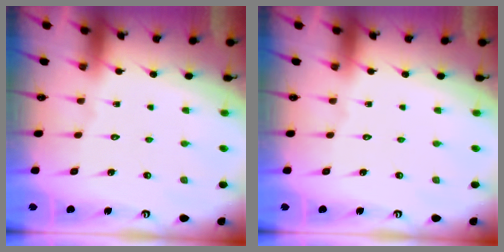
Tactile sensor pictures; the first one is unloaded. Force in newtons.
{"total": 0.0}